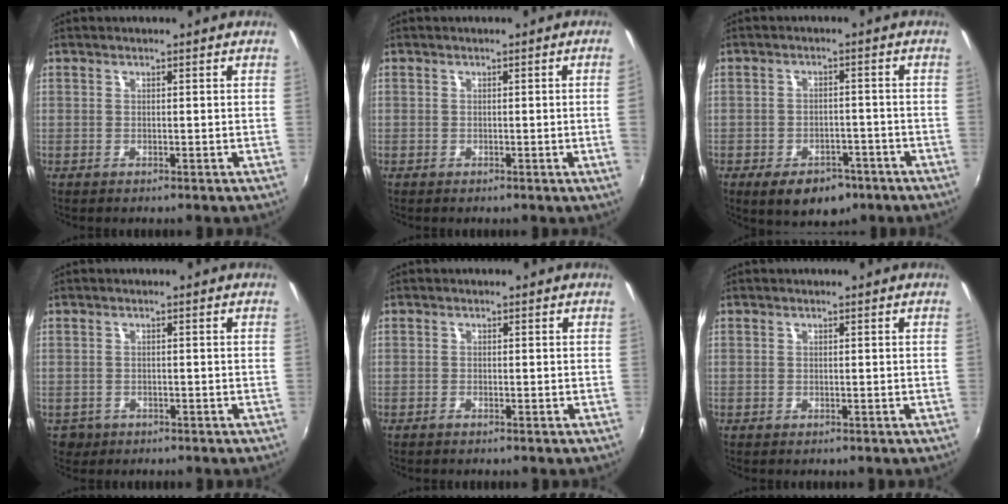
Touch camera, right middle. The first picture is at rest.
{"total": 1.5, "force": [0.0, -0.9, 1.2], "torque": [-0.014, -0.009, 0.000]}
{"total": 8.8, "force": [-5.6, 5.0, 4.5], "torque": [-0.095, -0.006, -0.072]}
{"total": 2.7, "force": [-1.2, 2.3, 0.7], "torque": [-0.020, -0.004, -0.016]}
{"total": 0.6, "force": [-0.5, 0.0, 0.2], "torque": [-0.003, -0.001, -0.013]}
{"total": 0.0}